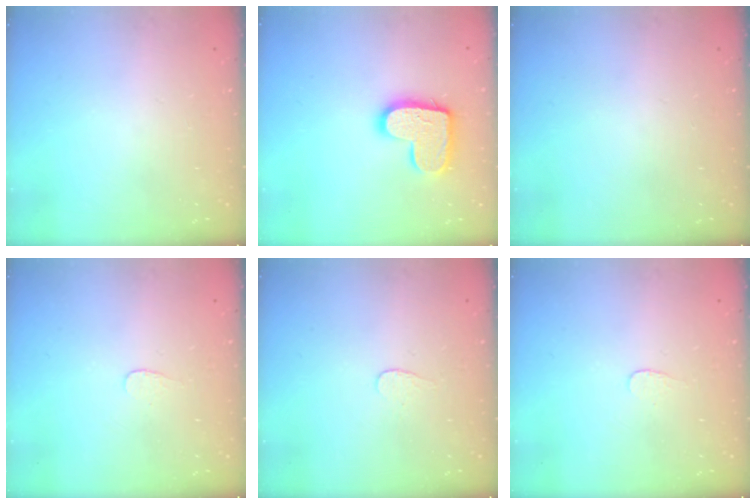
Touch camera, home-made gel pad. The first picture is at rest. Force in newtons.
{"total": 14.2, "press": 14.2, "slide": 0.8}
{"total": 0.0}
{"total": 3.0, "press": 3.0, "slide": 0.2}
{"total": 2.7, "press": 2.7, "slide": 0.3}
{"total": 3.0, "press": 3.0, "slide": 0.2}